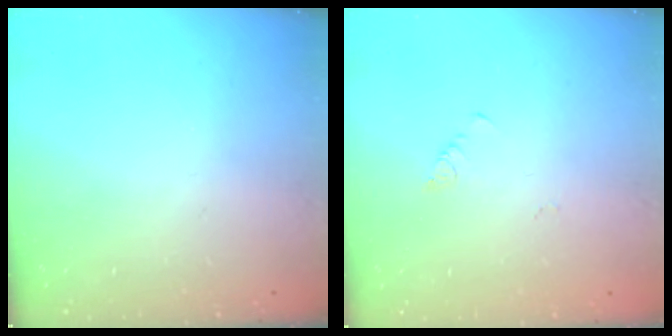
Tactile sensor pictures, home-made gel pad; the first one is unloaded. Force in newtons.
{"total": 1.9, "press": 1.9, "slide": 0.4}